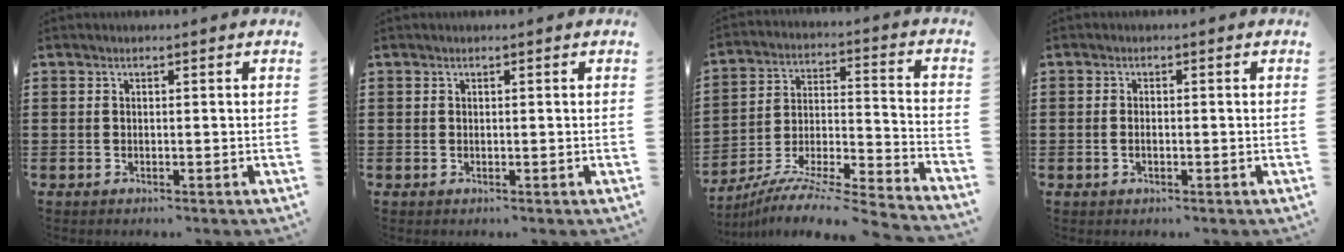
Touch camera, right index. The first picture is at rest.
{"total": 0.0}
{"total": 8.1, "force": [-7.5, 0.0, 3.1], "torque": [-0.049, -0.001, -0.151]}
{"total": 1.1, "force": [-0.3, 0.5, 0.9], "torque": [-0.019, 0.001, -0.006]}